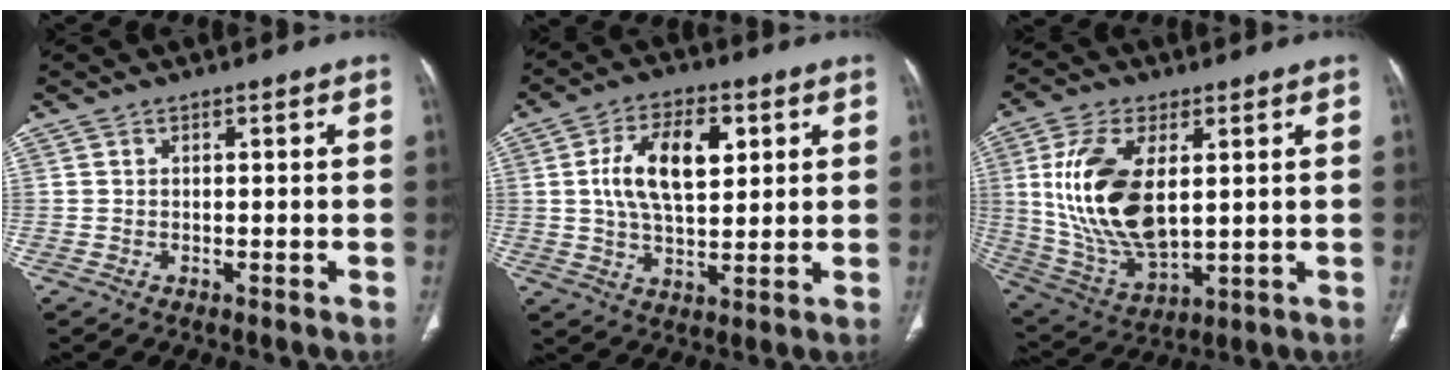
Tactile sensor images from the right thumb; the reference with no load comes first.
{"total": 12.5, "force": [3.1, 6.5, 10.2], "torque": [-0.167, -0.002, 0.055]}
{"total": 18.2, "force": [3.2, 9.3, 15.2], "torque": [-0.304, -0.020, 0.073]}